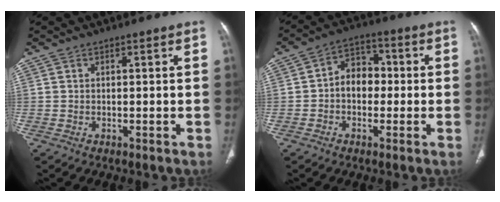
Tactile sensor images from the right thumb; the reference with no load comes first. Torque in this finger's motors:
{"motor_torque": [-0.45, -0.03, 0.09, 0.29, 0.03]}